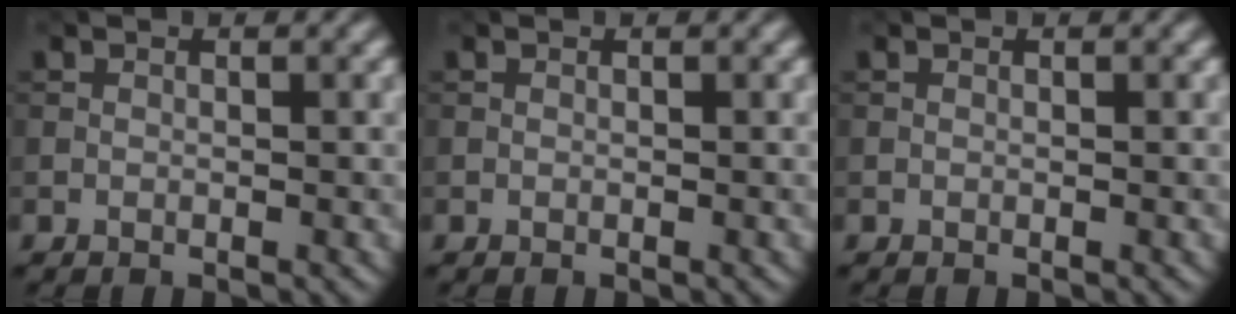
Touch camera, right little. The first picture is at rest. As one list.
[{"total": 0.0}, {"total": 0.0}]